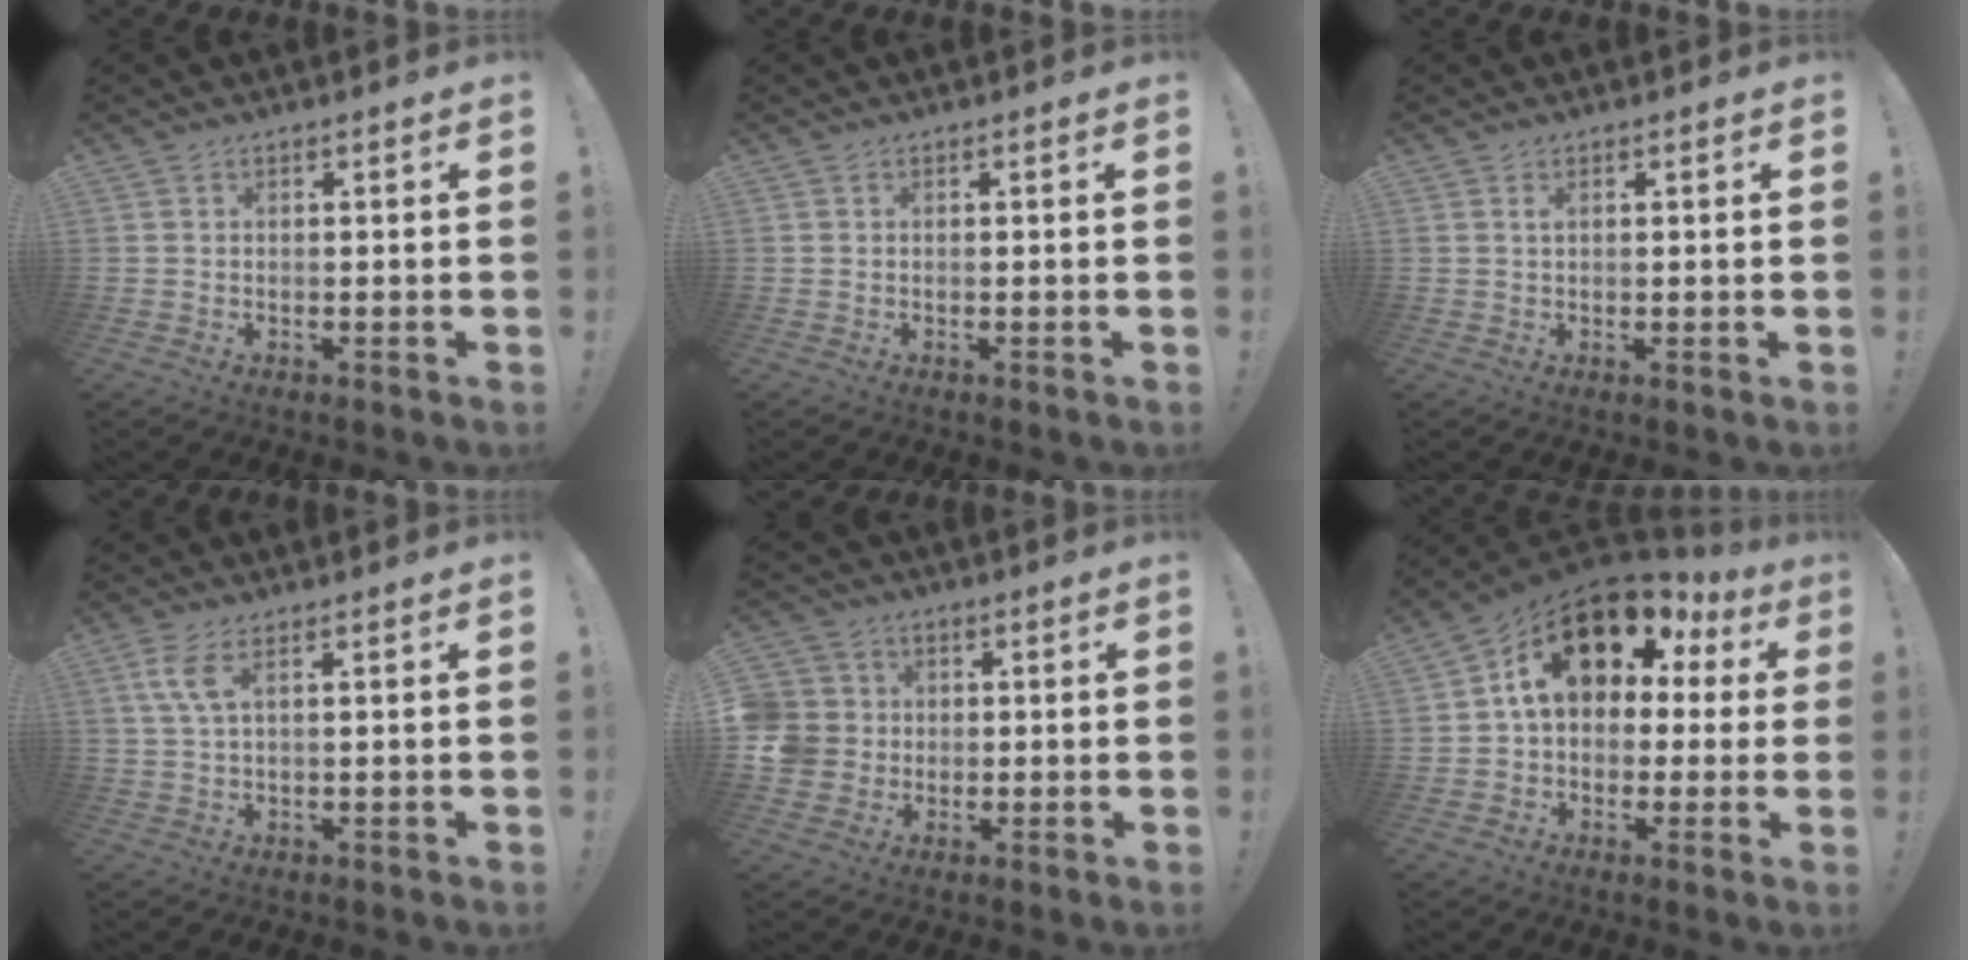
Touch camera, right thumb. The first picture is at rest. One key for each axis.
{"total": 0.0}
{"total": 0.9, "fx": 0.4, "fy": 0.0, "fz": 0.8, "tx": -0.011, "ty": -0.001, "tz": 0.006}
{"total": 5.1, "fx": 2.0, "fy": 1.6, "fz": 4.4, "tx": -0.086, "ty": 0.000, "tz": 0.038}
{"total": 8.7, "fx": 0.0, "fy": 8.2, "fz": 2.9, "tx": -0.076, "ty": 0.008, "tz": 0.006}
{"total": 17.4, "fx": 7.5, "fy": 10.7, "fz": 11.4, "tx": -0.164, "ty": -0.032, "tz": 0.130}